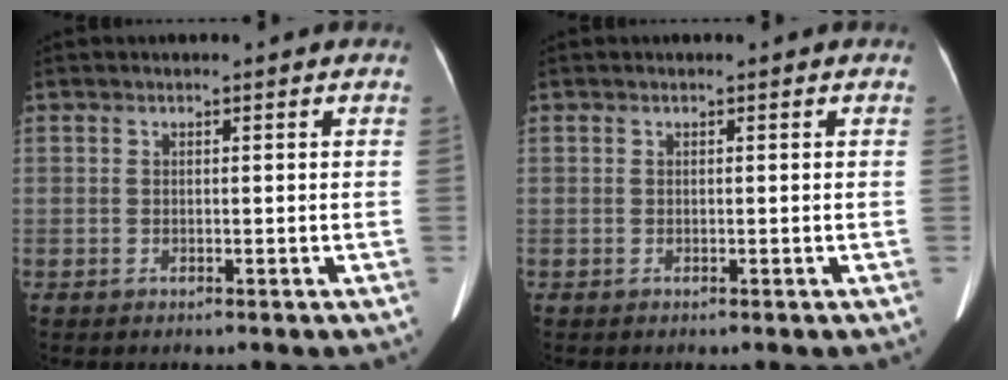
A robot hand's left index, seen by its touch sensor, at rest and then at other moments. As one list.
[{"total": 0.0}]